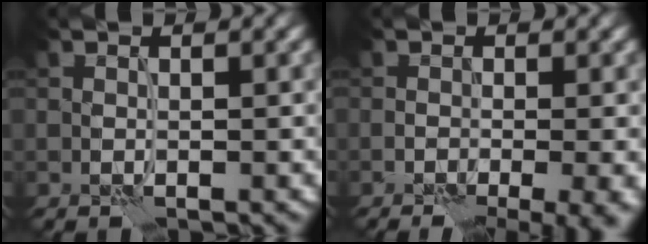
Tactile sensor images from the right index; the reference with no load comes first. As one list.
[{"total": 5.9, "force": [-2.5, 2.2, 4.9], "torque": [-0.038, -0.012, -0.027]}]